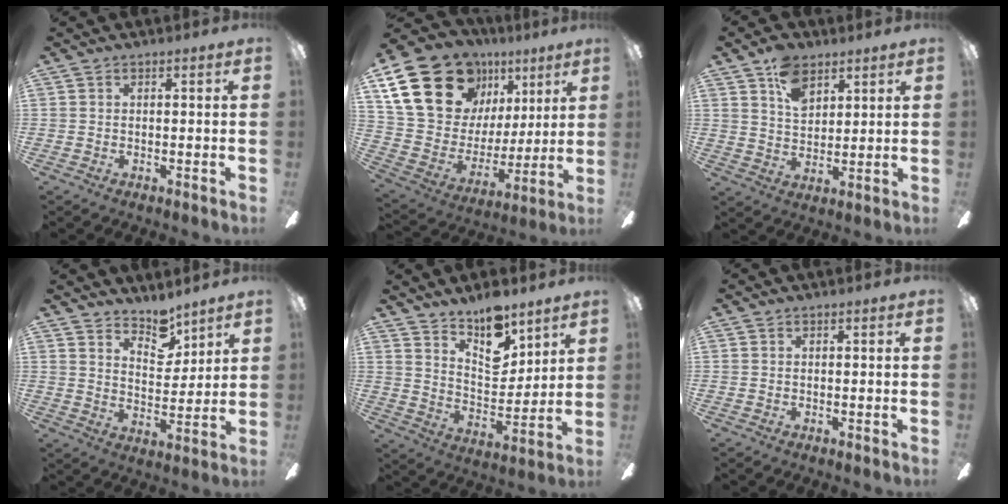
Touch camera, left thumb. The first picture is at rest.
{"total": 25.7, "force": [13.8, 17.0, 13.4], "torque": [-0.244, -0.065, 0.269]}
{"total": 8.9, "force": [5.4, 5.5, 4.4], "torque": [-0.071, -0.014, 0.100]}
{"total": 7.8, "force": [6.6, 3.4, 2.5], "torque": [-0.032, -0.043, 0.119]}
{"total": 12.8, "force": [10.1, 5.5, 5.6], "torque": [-0.078, -0.070, 0.183]}
{"total": 0.0}